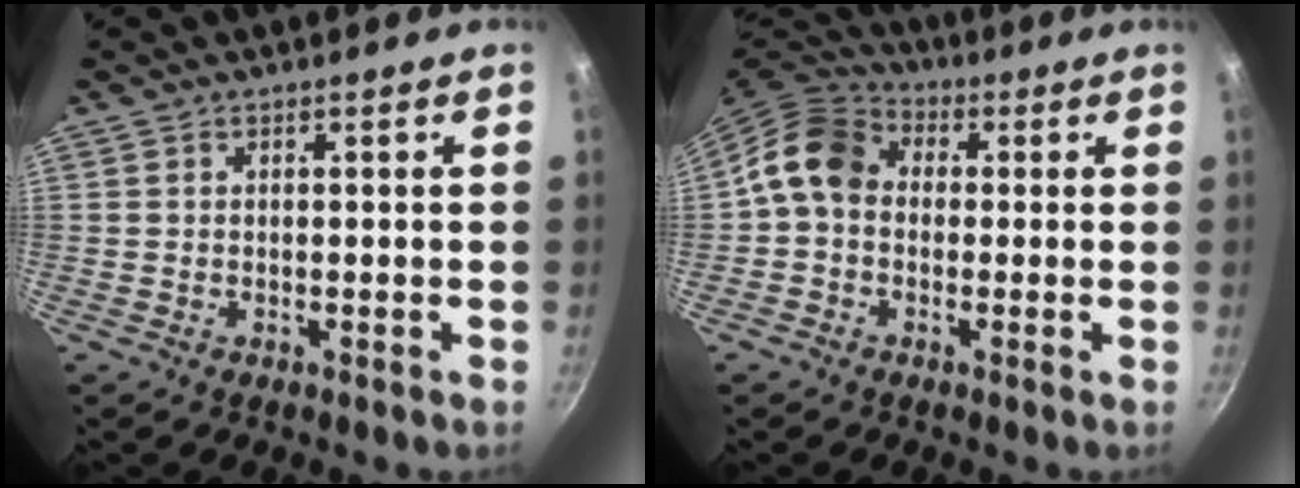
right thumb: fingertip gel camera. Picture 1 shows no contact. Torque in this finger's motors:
{"motor_torque": [1.54, 1.50, 0.77, -0.52, 0.13]}